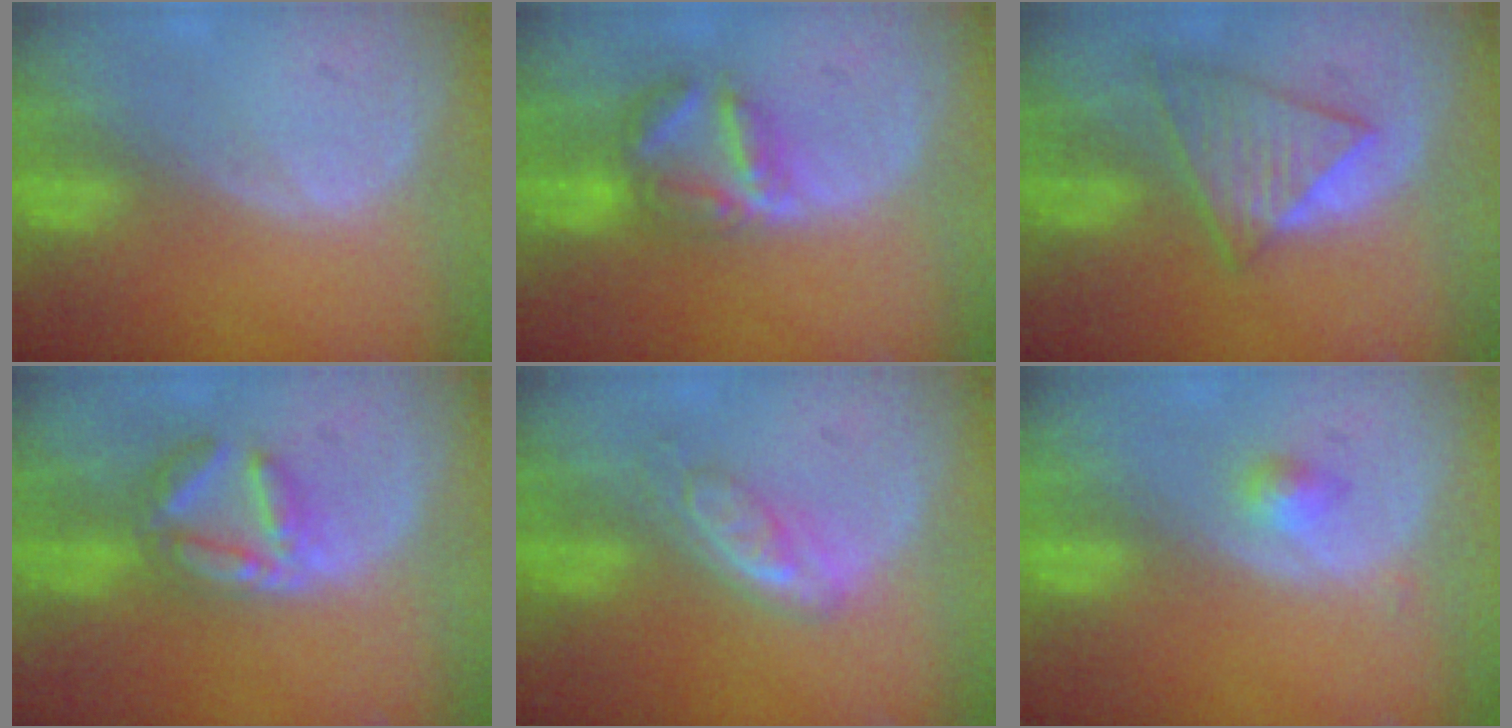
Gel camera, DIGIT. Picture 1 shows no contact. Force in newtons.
{"total": 5.9, "press": 5.9, "slide": 0.2}
{"total": 6.5, "press": 6.5, "slide": 0.7}
{"total": 6.2, "press": 5.7, "slide": 2.5}
{"total": 5.0, "press": 4.6, "slide": 2.0}
{"total": 2.0, "press": 1.8, "slide": 0.8}